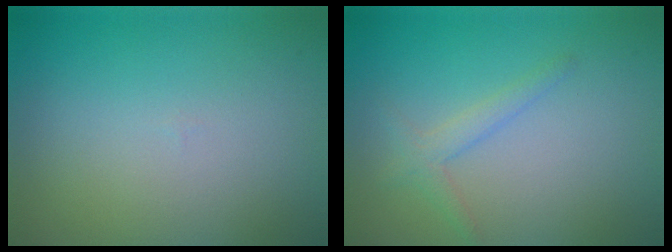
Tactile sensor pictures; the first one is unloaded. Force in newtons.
{"total": 1.6, "press": 1.6, "slide": 0.1}